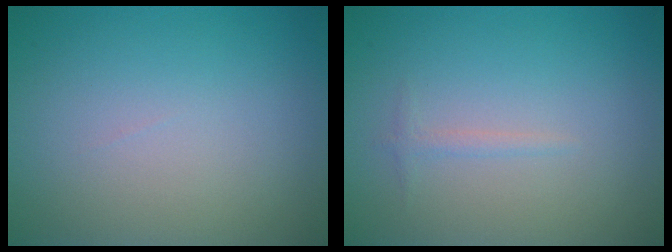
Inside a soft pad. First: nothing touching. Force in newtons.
{"total": 0.7, "press": 0.7, "slide": 0.0}